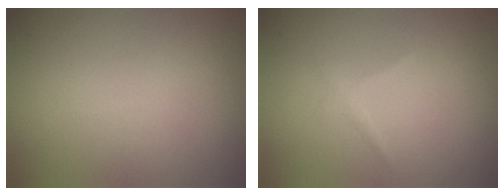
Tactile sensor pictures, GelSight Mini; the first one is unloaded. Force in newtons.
{"total": 0.7, "press": 0.7, "slide": 0.1}